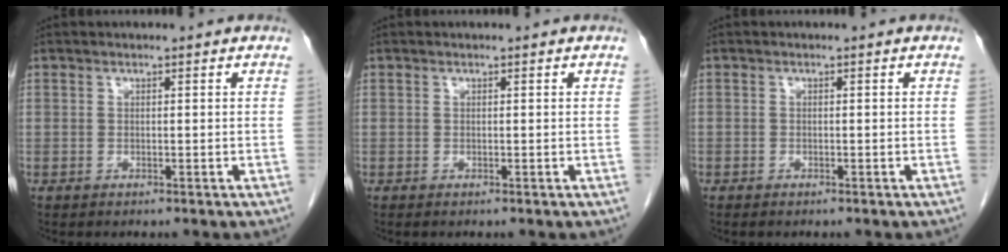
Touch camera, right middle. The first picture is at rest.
{"total": 0.0}
{"total": 0.5, "force": [-0.4, 0.4, 0.0], "torque": [0.000, 0.003, -0.005]}